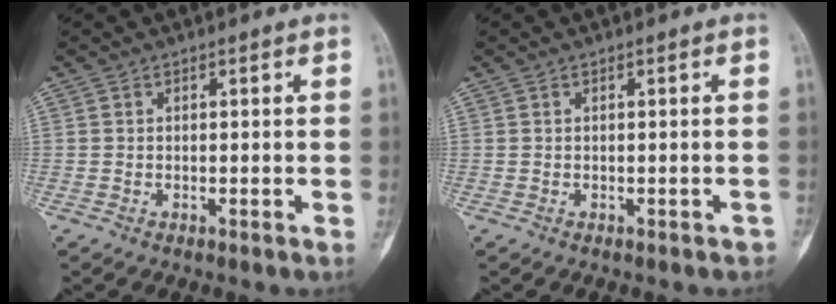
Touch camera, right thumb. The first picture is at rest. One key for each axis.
{"total": 0.7, "fx": -0.4, "fy": 0.4, "fz": 0.5, "tx": -0.009, "ty": 0.008, "tz": 0.000}